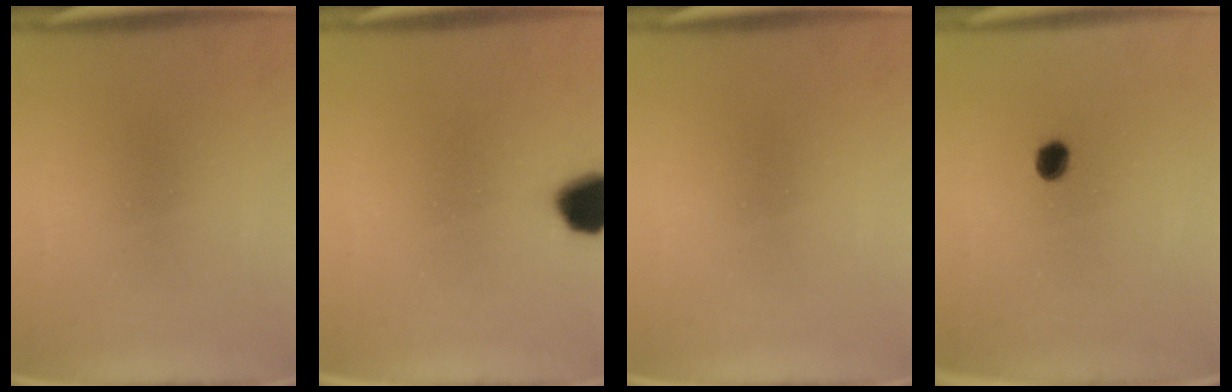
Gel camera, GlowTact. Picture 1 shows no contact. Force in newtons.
{"total": 8.8}
{"total": 0.0}
{"total": 2.7}